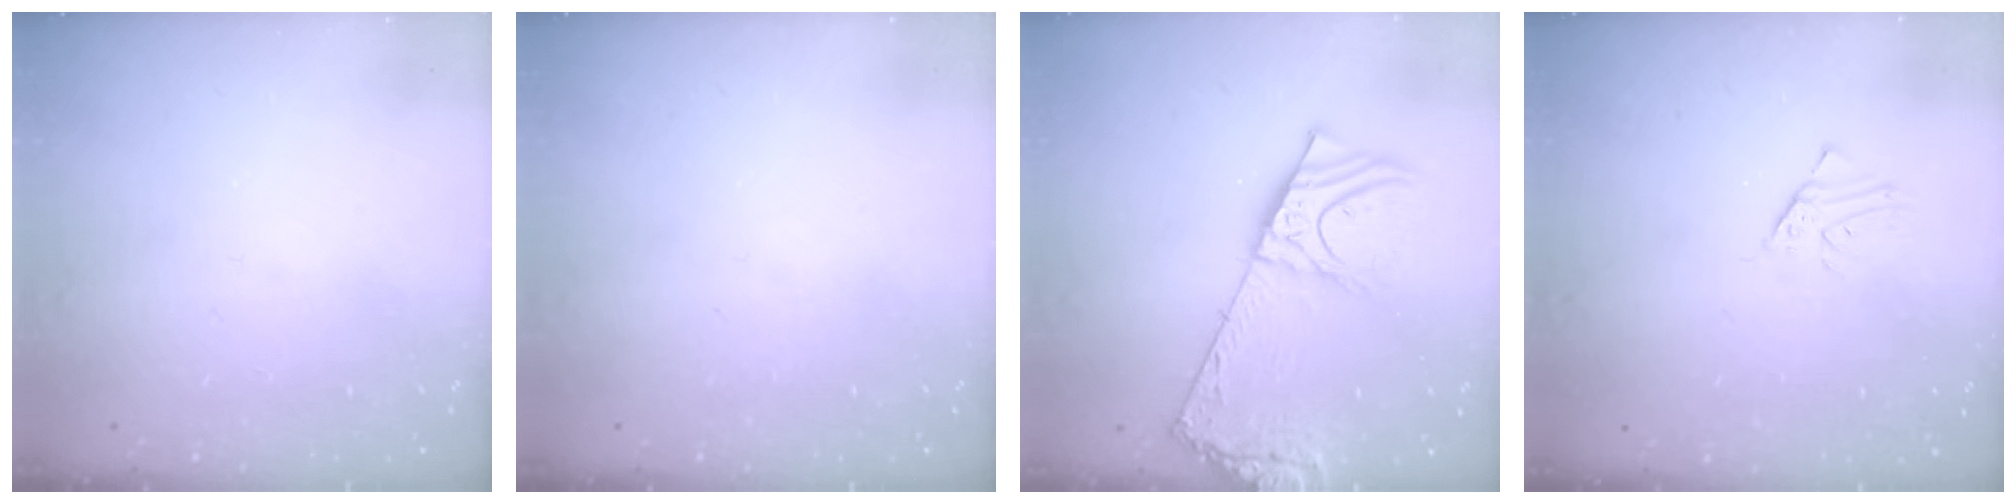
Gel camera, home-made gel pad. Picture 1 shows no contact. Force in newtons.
{"total": 0.0}
{"total": 16.9, "press": 16.4, "slide": 3.8}
{"total": 1.6, "press": 1.6, "slide": 0.1}